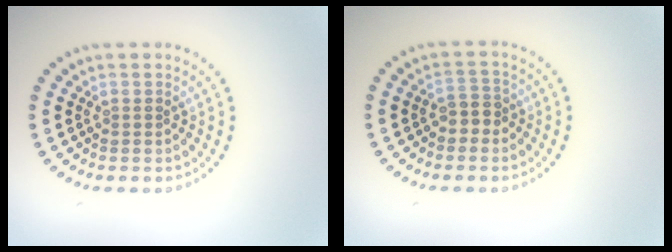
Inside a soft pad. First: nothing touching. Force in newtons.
{"total": 1.9, "press": 1.7, "slide": 0.8}